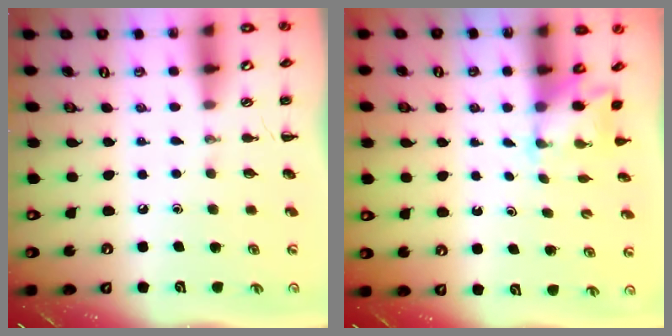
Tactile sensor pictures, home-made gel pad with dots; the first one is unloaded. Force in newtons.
{"total": 2.0, "press": 1.9, "slide": 0.6}